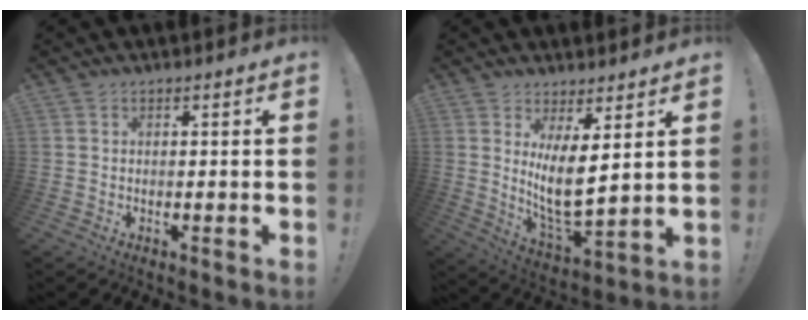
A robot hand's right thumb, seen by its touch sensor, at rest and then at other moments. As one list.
[{"total": 11.1, "force": [4.0, 3.2, 9.8], "torque": [-0.185, -0.047, 0.070]}]